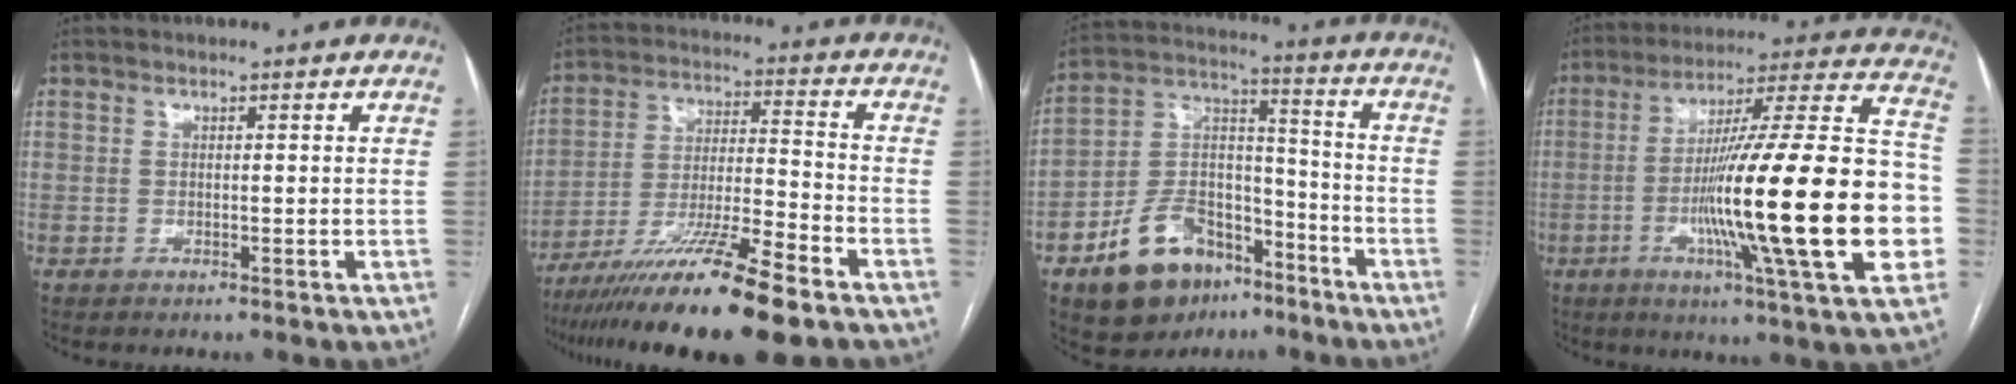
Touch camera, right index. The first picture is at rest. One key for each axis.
{"total": 17.1, "fx": -12.1, "fy": 0.2, "fz": 12.1, "tx": -0.214, "ty": -0.034, "tz": -0.212}
{"total": 15.0, "fx": -9.1, "fy": 8.6, "fz": 8.1, "tx": -0.156, "ty": 0.027, "tz": -0.152}
{"total": 29.5, "fx": -5.9, "fy": 1.5, "fz": 28.9, "tx": -0.402, "ty": -0.007, "tz": -0.107}